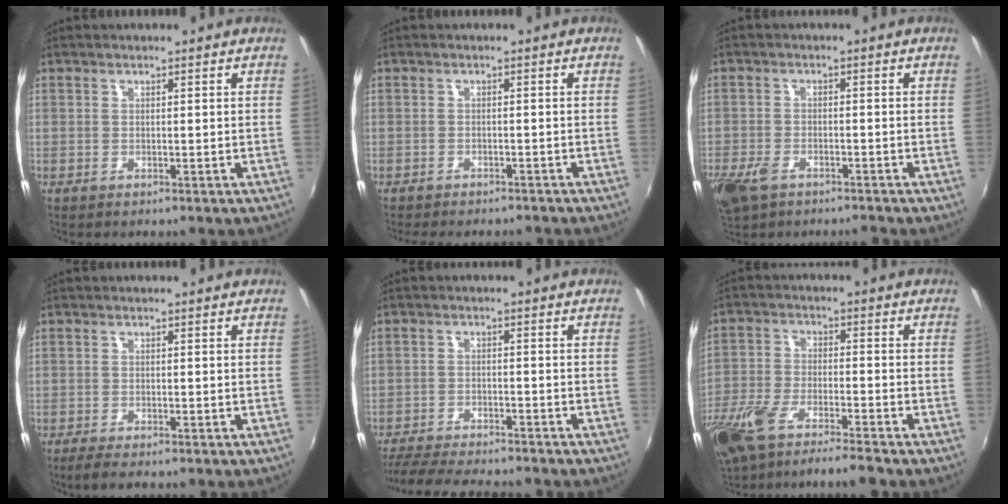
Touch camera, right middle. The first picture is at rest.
{"total": 5.9, "force": [-5.2, 1.6, 2.2], "torque": [-0.055, -0.011, -0.074]}
{"total": 7.3, "force": [-4.9, 3.4, 4.1], "torque": [-0.113, -0.021, -0.096]}
{"total": 3.3, "force": [-2.6, 0.5, 1.9], "torque": [-0.046, -0.014, -0.046]}
{"total": 12.7, "force": [-11.4, 1.7, 5.3], "torque": [-0.122, -0.026, -0.182]}
{"total": 13.4, "force": [-10.4, 2.4, 8.2], "torque": [-0.192, -0.038, -0.193]}